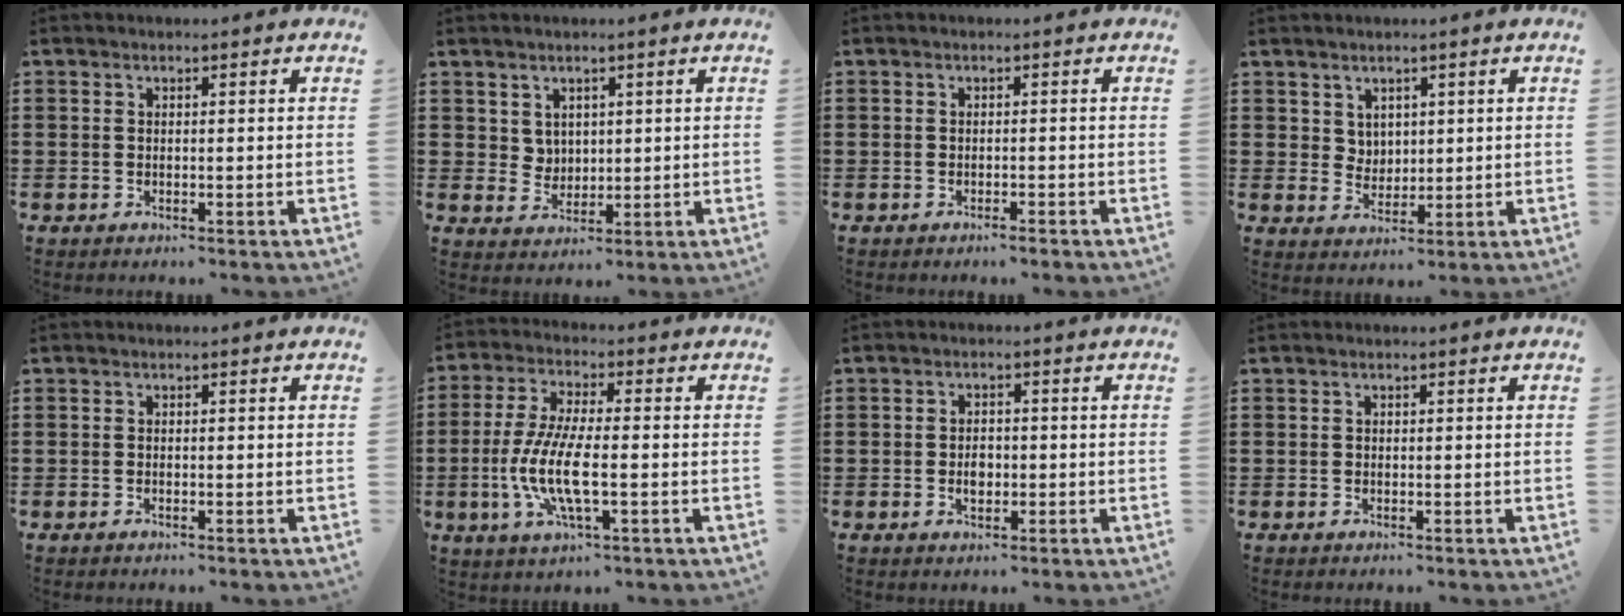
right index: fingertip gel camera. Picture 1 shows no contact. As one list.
[{"total": 3.3, "force": [2.0, 2.5, 0.5], "torque": [-0.022, 0.007, 0.039]}, {"total": 0.8, "force": [-0.7, 0.1, 0.4], "torque": [-0.010, -0.003, -0.014]}, {"total": 3.3, "force": [2.1, 2.5, 0.6], "torque": [-0.022, 0.007, 0.040]}, {"total": 0.0}, {"total": 9.1, "force": [-2.5, 2.5, 8.4], "torque": [-0.188, -0.014, -0.053]}, {"total": 2.6, "force": [-0.4, 1.5, 2.0], "torque": [-0.031, -0.001, -0.010]}, {"total": 0.0}]